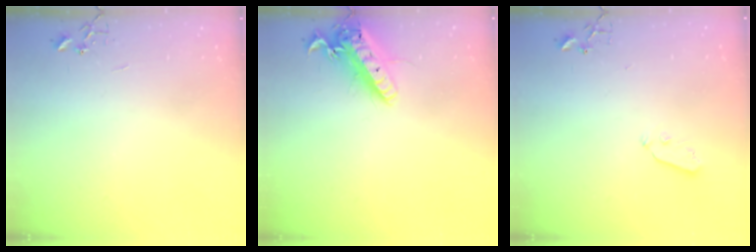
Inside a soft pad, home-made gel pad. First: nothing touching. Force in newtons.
{"total": 18.2, "press": 18.0, "slide": 3.0}
{"total": 3.1, "press": 3.0, "slide": 0.4}